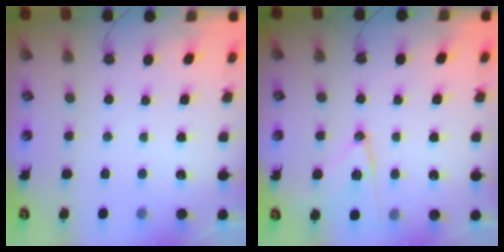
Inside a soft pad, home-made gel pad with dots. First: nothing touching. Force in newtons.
{"total": 12.1, "press": 12.1, "slide": 0.3}